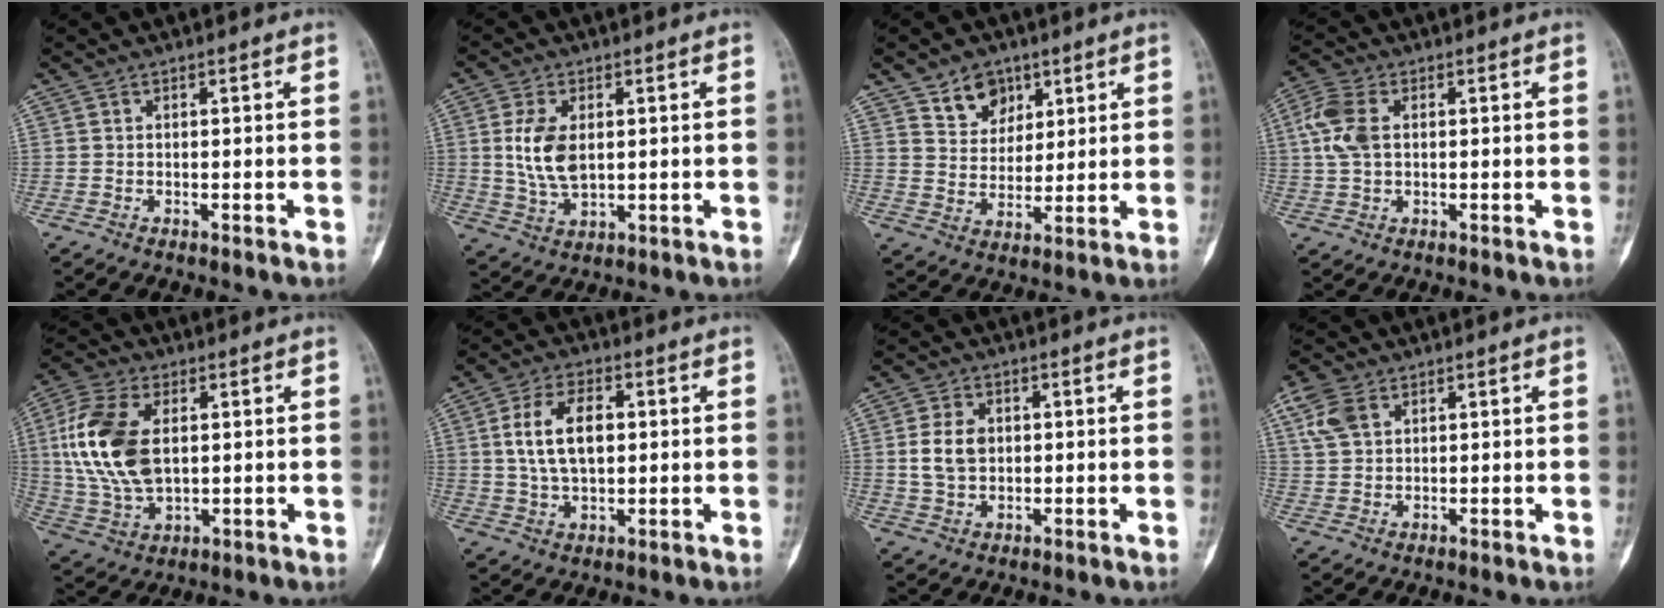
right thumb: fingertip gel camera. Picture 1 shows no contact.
{"total": 8.3, "force": [1.1, 4.8, 6.7], "torque": [-0.130, -0.009, 0.027]}
{"total": 7.8, "force": [4.6, 5.6, 2.7], "torque": [-0.014, -0.026, 0.085]}
{"total": 7.1, "force": [1.0, 4.4, 5.5], "torque": [-0.135, 0.014, 0.016]}
{"total": 16.3, "force": [2.4, 9.6, 13.0], "torque": [-0.271, -0.001, 0.049]}
{"total": 10.9, "force": [1.6, 6.3, 8.7], "torque": [-0.147, 0.004, 0.032]}
{"total": 6.4, "force": [0.6, 4.7, 4.3], "torque": [-0.073, 0.002, 0.014]}
{"total": 7.0, "force": [3.1, 4.7, 4.1], "torque": [-0.084, 0.003, 0.062]}